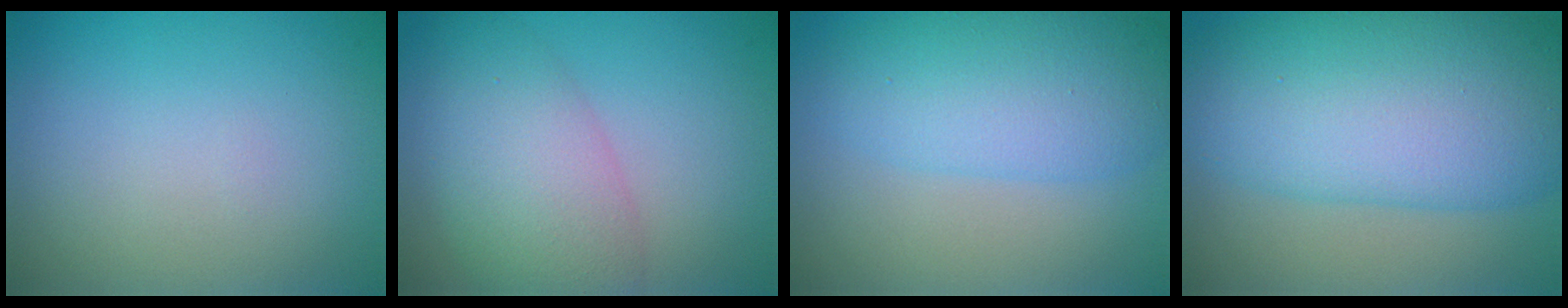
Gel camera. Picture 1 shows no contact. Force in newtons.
{"total": 6.0, "press": 6.0, "slide": 0.1}
{"total": 6.4, "press": 6.4, "slide": 0.1}
{"total": 12.5, "press": 12.5, "slide": 0.2}